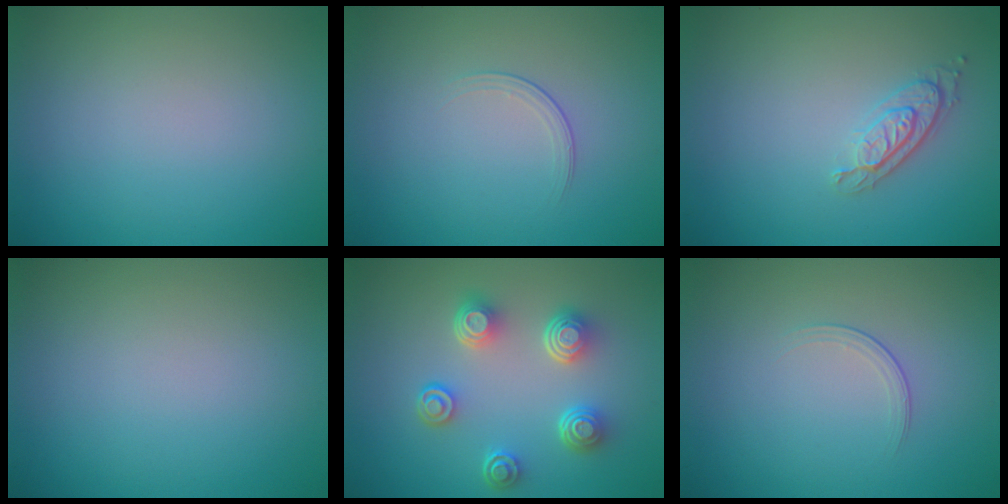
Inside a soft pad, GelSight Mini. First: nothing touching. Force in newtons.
{"total": 1.3, "press": 0.5, "slide": 1.2}
{"total": 2.1, "press": 1.8, "slide": 1.1}
{"total": 0.0}
{"total": 5.0, "press": 3.5, "slide": 3.5}
{"total": 1.3, "press": 0.5, "slide": 1.2}